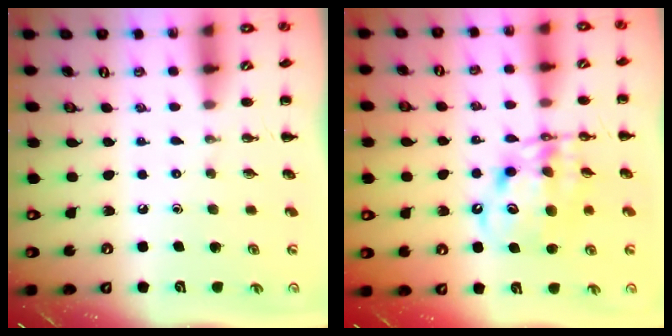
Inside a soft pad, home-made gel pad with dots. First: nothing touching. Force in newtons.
{"total": 10.5, "press": 10.0, "slide": 3.0}